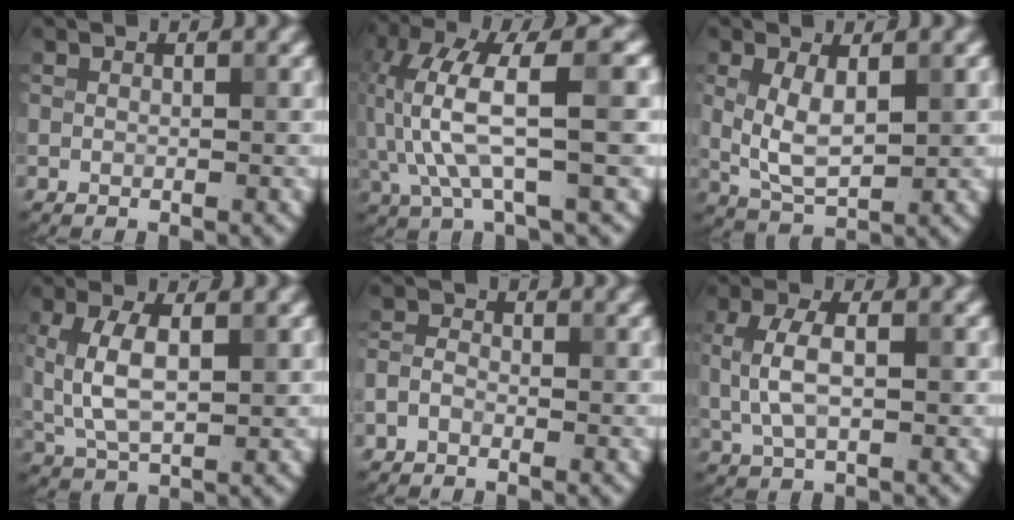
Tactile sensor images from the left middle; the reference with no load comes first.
{"total": 9.2, "force": [0.4, 2.6, 8.8], "torque": [-0.189, 0.017, 0.005]}
{"total": 4.0, "force": [0.7, 1.7, 3.5], "torque": [-0.074, -0.003, 0.018]}
{"total": 5.0, "force": [0.7, 2.2, 4.5], "torque": [-0.096, 0.004, 0.016]}
{"total": 1.5, "force": [-0.9, 1.0, 0.7], "torque": [-0.011, 0.004, -0.024]}
{"total": 4.0, "force": [0.3, 1.7, 3.6], "torque": [-0.080, 0.004, 0.005]}